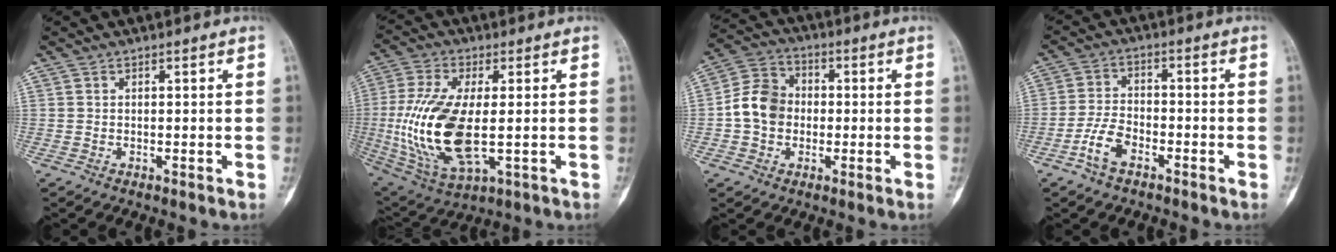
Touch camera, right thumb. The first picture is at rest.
{"total": 18.1, "force": [-1.2, 7.9, 16.3], "torque": [-0.353, -0.010, -0.008]}
{"total": 8.9, "force": [-0.7, 7.4, 4.9], "torque": [-0.074, 0.027, -0.026]}
{"total": 5.9, "force": [-3.5, 3.0, 3.8], "torque": [-0.078, 0.022, -0.069]}